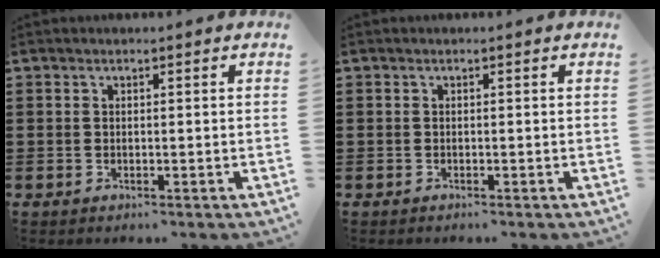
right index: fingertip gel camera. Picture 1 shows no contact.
{"total": 0.0}